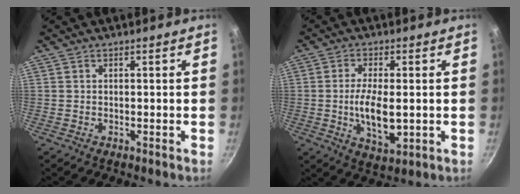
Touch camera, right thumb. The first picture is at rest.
{"total": 8.9, "force": [-0.7, 3.8, 8.0], "torque": [-0.150, -0.006, -0.008]}